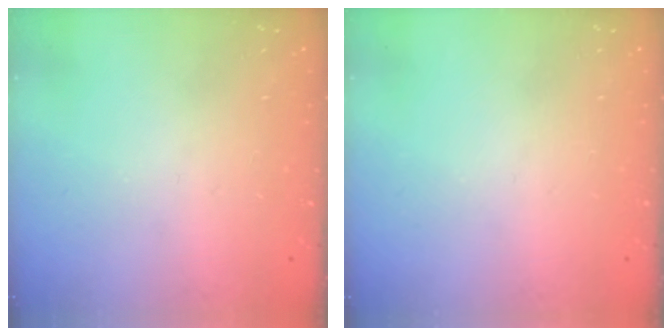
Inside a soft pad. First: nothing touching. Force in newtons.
{"total": 0.0}